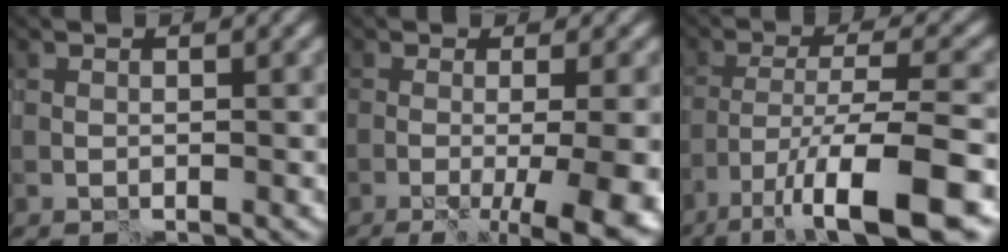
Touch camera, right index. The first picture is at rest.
{"total": 9.4, "force": [-3.1, 2.4, 8.6], "torque": [-0.088, -0.013, -0.038]}
{"total": 10.4, "force": [-7.3, 1.3, 7.3], "torque": [-0.122, 0.005, -0.120]}